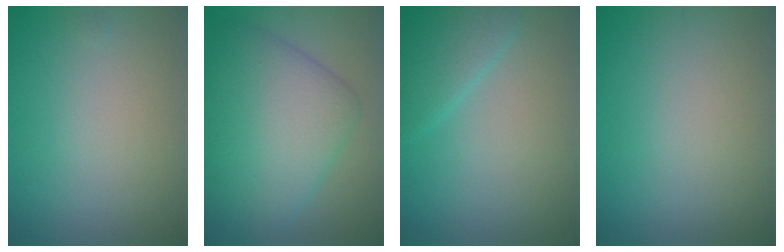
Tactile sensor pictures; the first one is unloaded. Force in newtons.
{"total": 9.0, "press": 9.0, "slide": 0.1}
{"total": 2.8, "press": 2.8, "slide": 0.1}
{"total": 0.0}